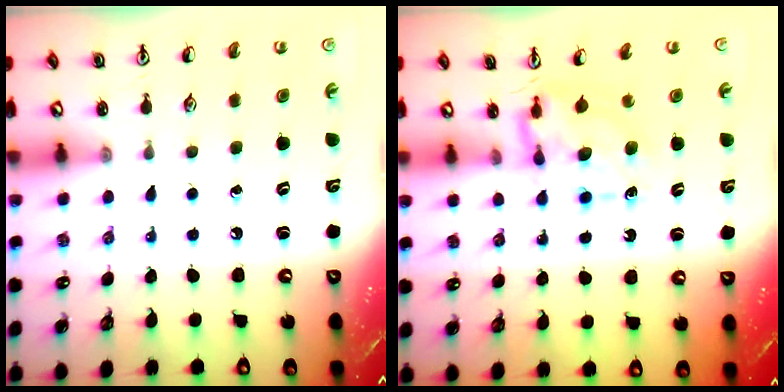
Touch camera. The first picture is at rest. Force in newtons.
{"total": 6.5, "press": 6.5, "slide": 0.7}